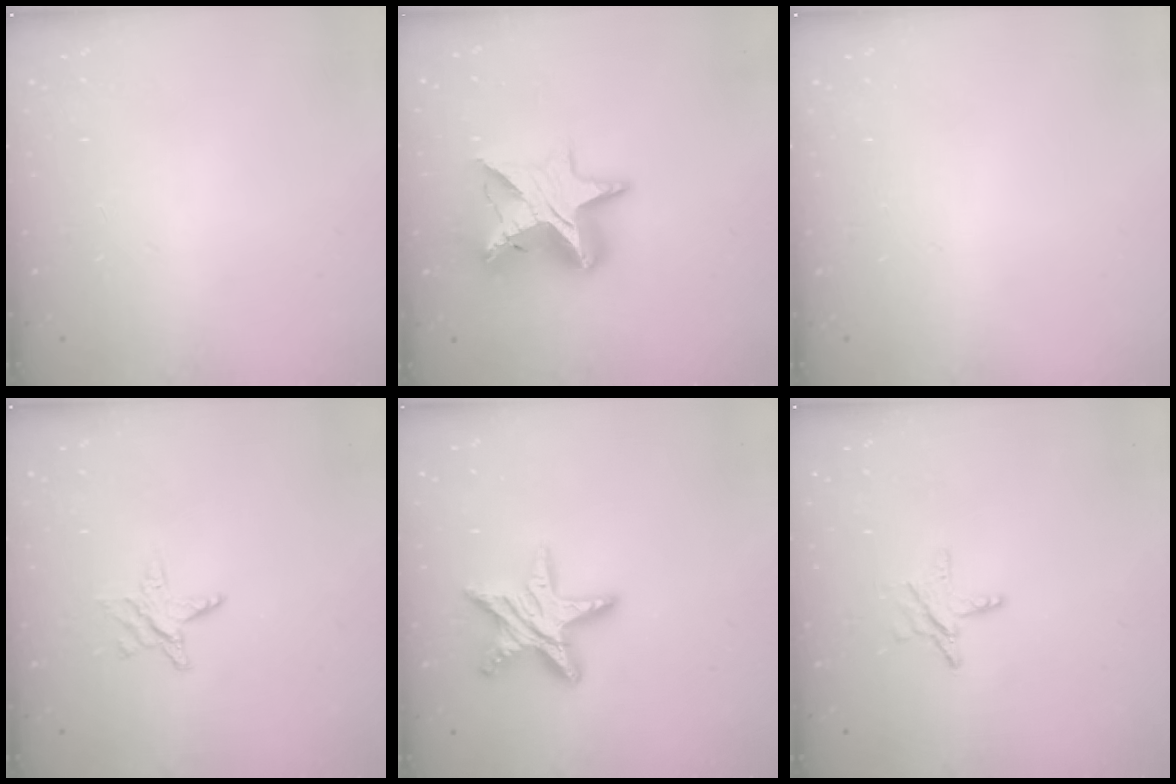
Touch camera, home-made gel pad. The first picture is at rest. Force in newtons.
{"total": 14.6, "press": 14.5, "slide": 1.0}
{"total": 0.0}
{"total": 5.3, "press": 5.3, "slide": 0.6}
{"total": 13.3, "press": 13.3, "slide": 0.6}
{"total": 5.4, "press": 5.4, "slide": 0.4}